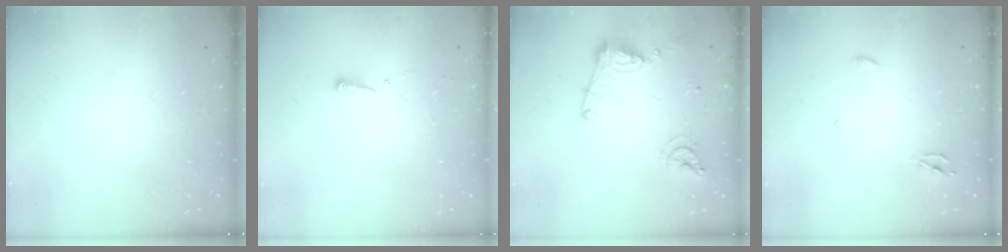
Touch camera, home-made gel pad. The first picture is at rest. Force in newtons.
{"total": 3.6, "press": 3.5, "slide": 0.8}
{"total": 13.6, "press": 13.5, "slide": 1.5}
{"total": 2.5, "press": 2.5, "slide": 0.1}